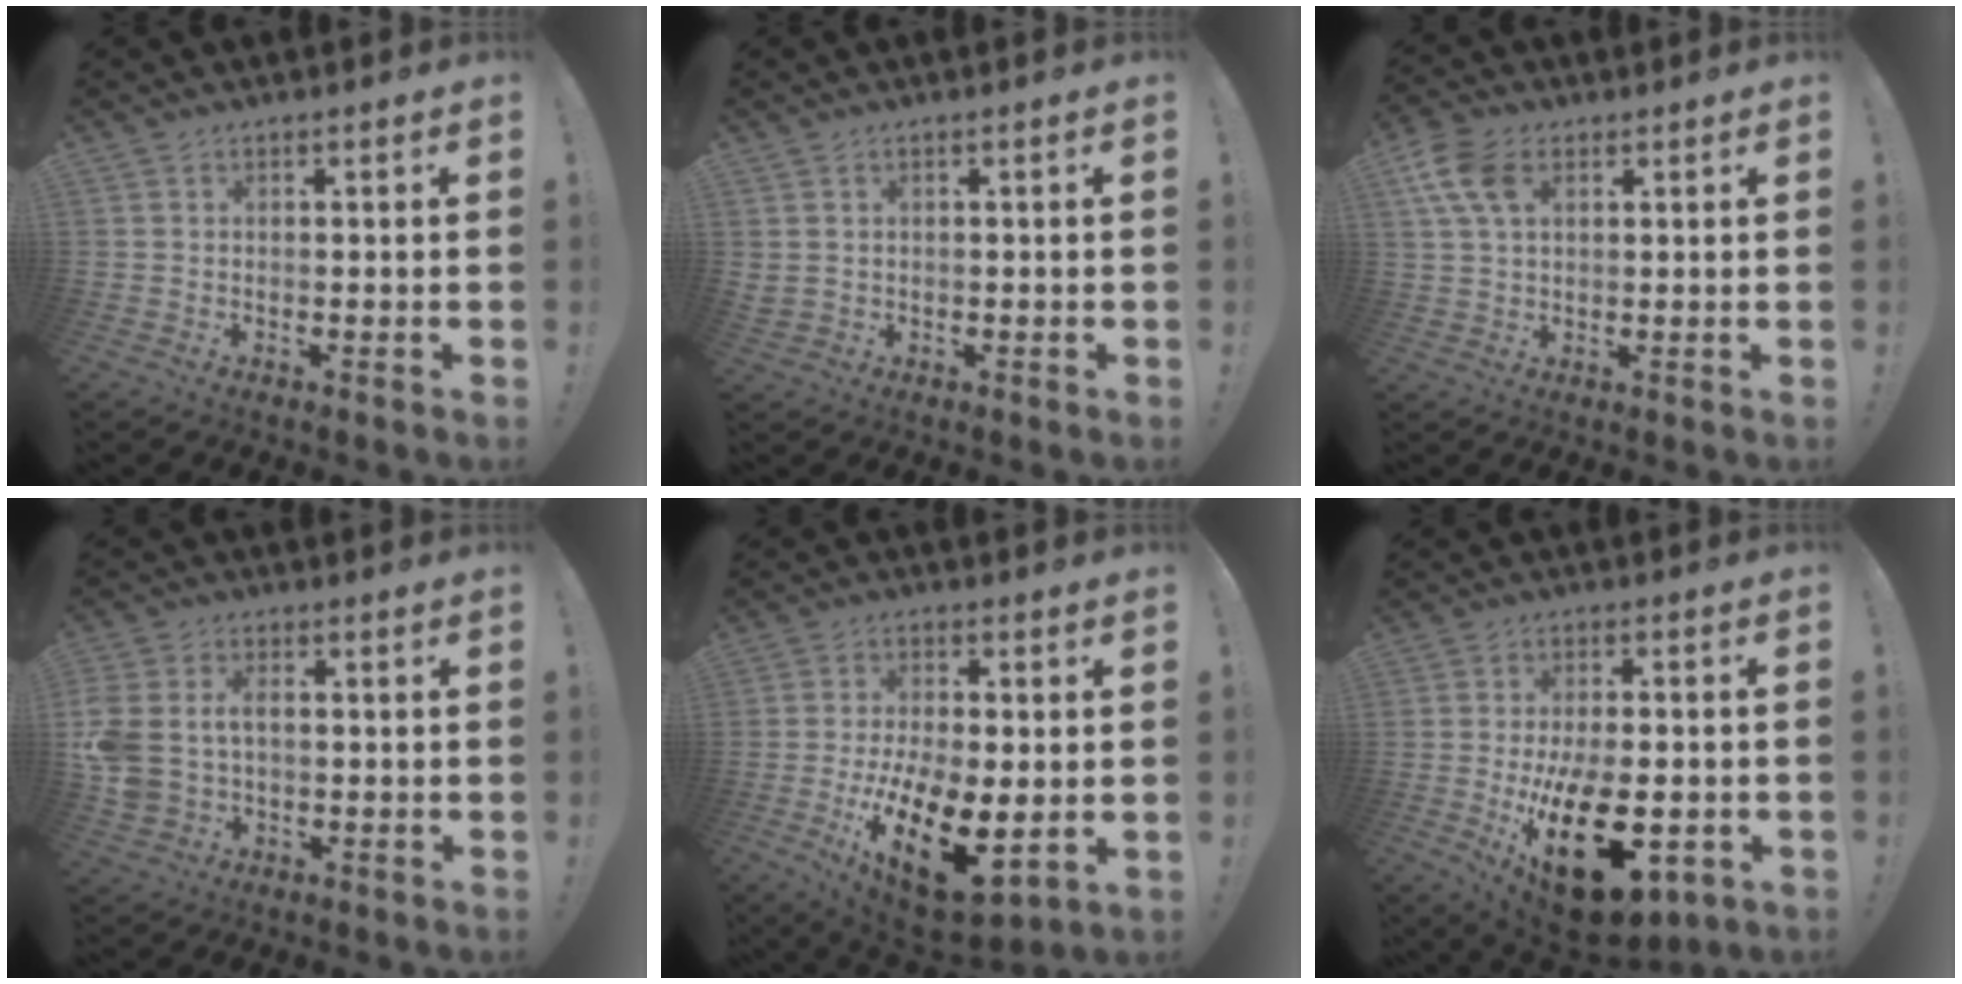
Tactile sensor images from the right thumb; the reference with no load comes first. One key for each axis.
{"total": 1.6, "fx": 0.7, "fy": 1.3, "fz": 0.6, "tx": -0.012, "ty": 0.002, "tz": 0.013}
{"total": 9.7, "fx": 3.7, "fy": 6.1, "fz": 6.5, "tx": -0.135, "ty": -0.005, "tz": 0.068}
{"total": 8.9, "fx": 0.7, "fy": 6.6, "fz": 6.0, "tx": -0.142, "ty": -0.004, "tz": 0.015}
{"total": 19.4, "fx": -4.5, "fy": 9.4, "fz": 16.3, "tx": -0.277, "ty": 0.011, "tz": -0.061}
{"total": 23.1, "fx": -6.2, "fy": 11.8, "fz": 18.8, "tx": -0.294, "ty": 0.019, "tz": -0.084}